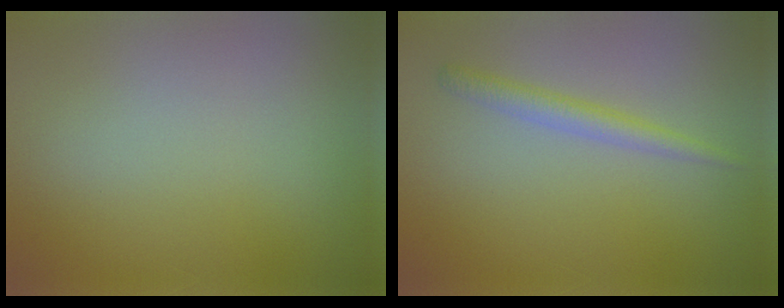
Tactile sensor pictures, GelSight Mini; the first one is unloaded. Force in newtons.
{"total": 1.9, "press": 1.9, "slide": 0.1}